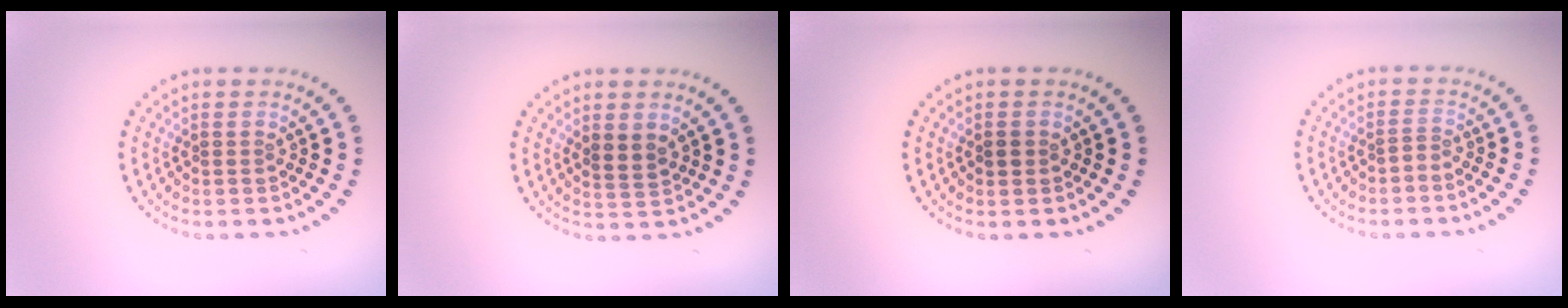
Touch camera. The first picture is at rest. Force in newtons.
{"total": 1.6, "press": 1.4, "slide": 0.8}
{"total": 0.9, "press": 0.8, "slide": 0.3}
{"total": 0.6, "press": 0.1, "slide": 0.6}